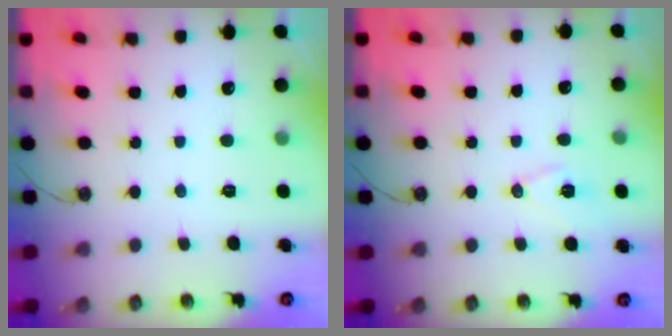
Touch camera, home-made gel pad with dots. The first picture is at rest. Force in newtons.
{"total": 8.5, "press": 7.7, "slide": 3.6}